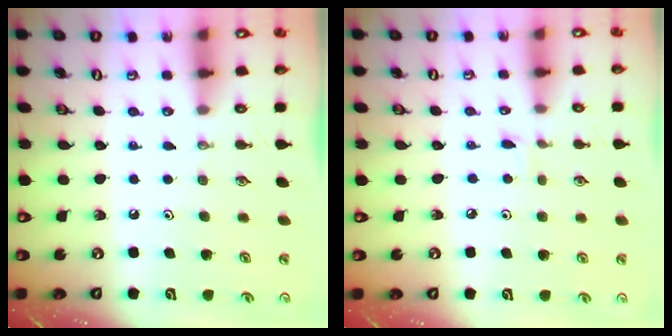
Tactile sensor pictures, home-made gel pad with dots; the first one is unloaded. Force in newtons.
{"total": 1.9, "press": 1.9, "slide": 0.2}